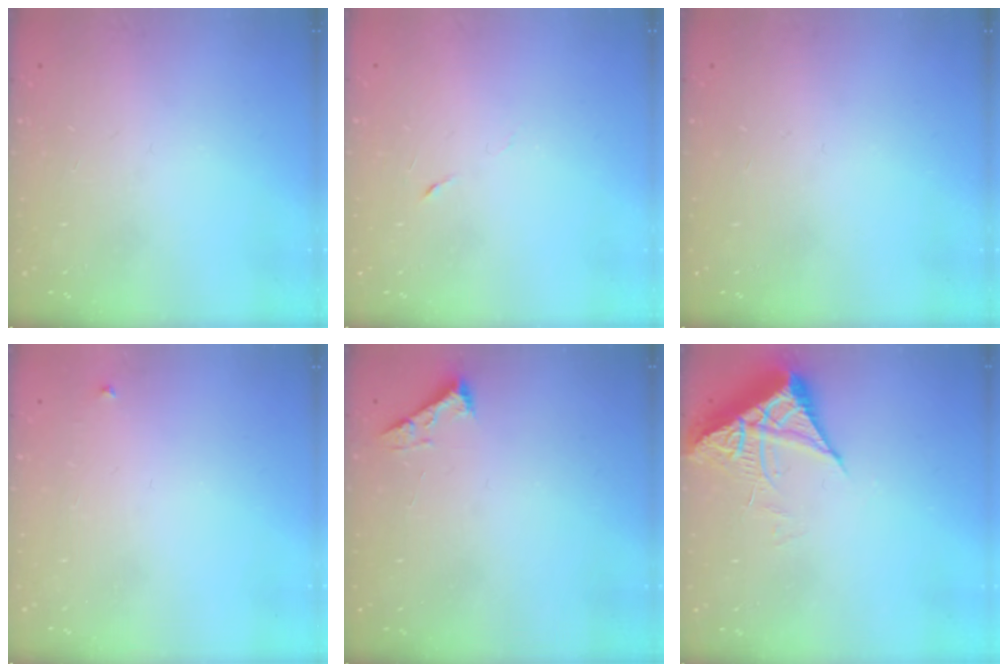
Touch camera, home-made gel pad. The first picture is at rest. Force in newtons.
{"total": 2.9, "press": 2.7, "slide": 1.0}
{"total": 0.0}
{"total": 3.0, "press": 3.0, "slide": 0.4}
{"total": 2.5, "press": 2.5, "slide": 0.3}
{"total": 7.0, "press": 7.0, "slide": 0.2}